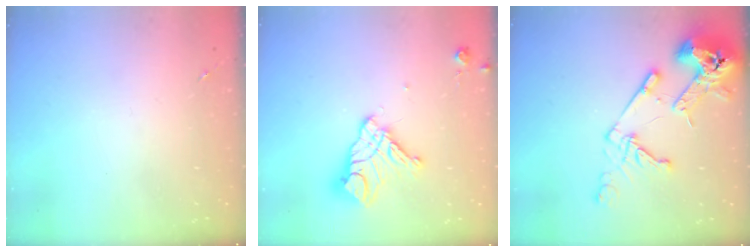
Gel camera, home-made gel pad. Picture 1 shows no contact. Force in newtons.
{"total": 14.6, "press": 14.5, "slide": 1.4}
{"total": 18.8, "press": 18.6, "slide": 2.5}